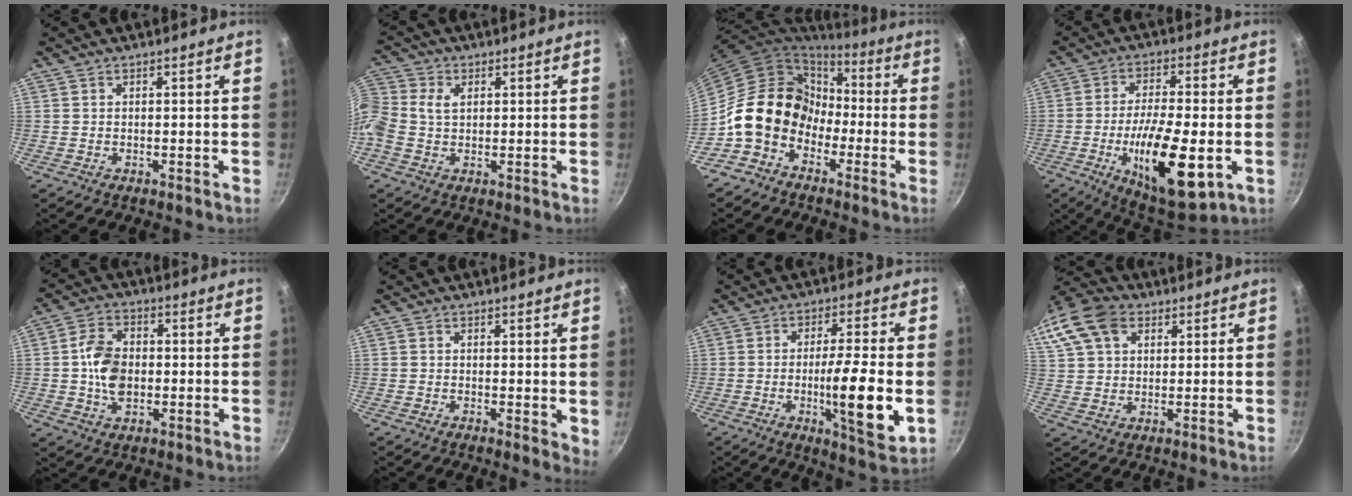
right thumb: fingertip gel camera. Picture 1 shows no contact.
{"total": 8.5, "force": [1.1, 6.6, 5.3], "torque": [-0.125, 0.023, 0.006]}
{"total": 13.6, "force": [-4.0, 11.2, 6.5], "torque": [-0.063, 0.054, -0.079]}
{"total": 17.8, "force": [-4.4, 6.0, 16.2], "torque": [-0.274, 0.010, -0.071]}
{"total": 9.2, "force": [-0.1, 6.3, 6.7], "torque": [-0.109, 0.013, -0.006]}
{"total": 3.2, "force": [0.8, 1.4, 2.7], "torque": [-0.030, -0.005, 0.009]}
{"total": 13.2, "force": [-2.4, 2.2, 12.8], "torque": [-0.205, -0.001, -0.039]}
{"total": 18.1, "force": [7.8, 13.0, 9.9], "torque": [-0.231, 0.032, 0.140]}